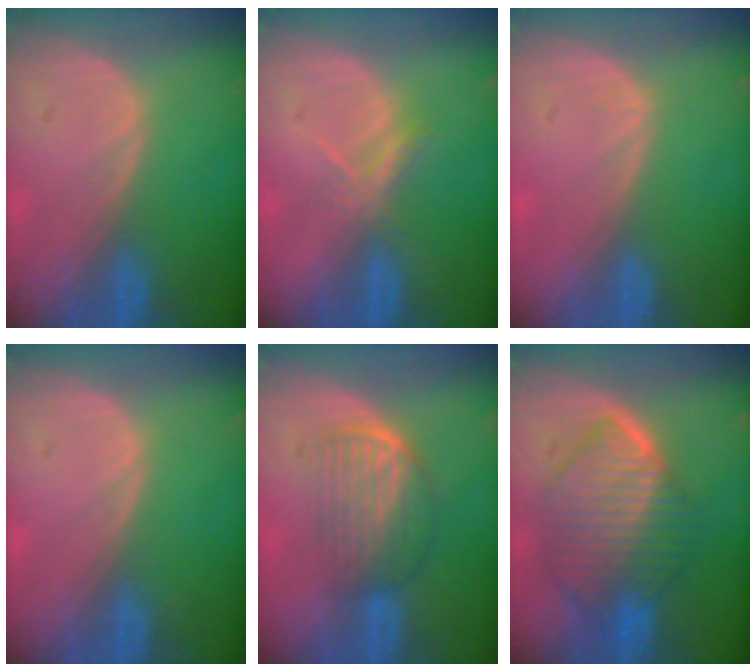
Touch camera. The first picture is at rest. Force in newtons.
{"total": 2.6, "press": 2.5, "slide": 0.9}
{"total": 0.5, "press": 0.2, "slide": 0.5}
{"total": 0.0}
{"total": 7.0, "press": 5.9, "slide": 3.7}
{"total": 10.2, "press": 10.1, "slide": 1.1}